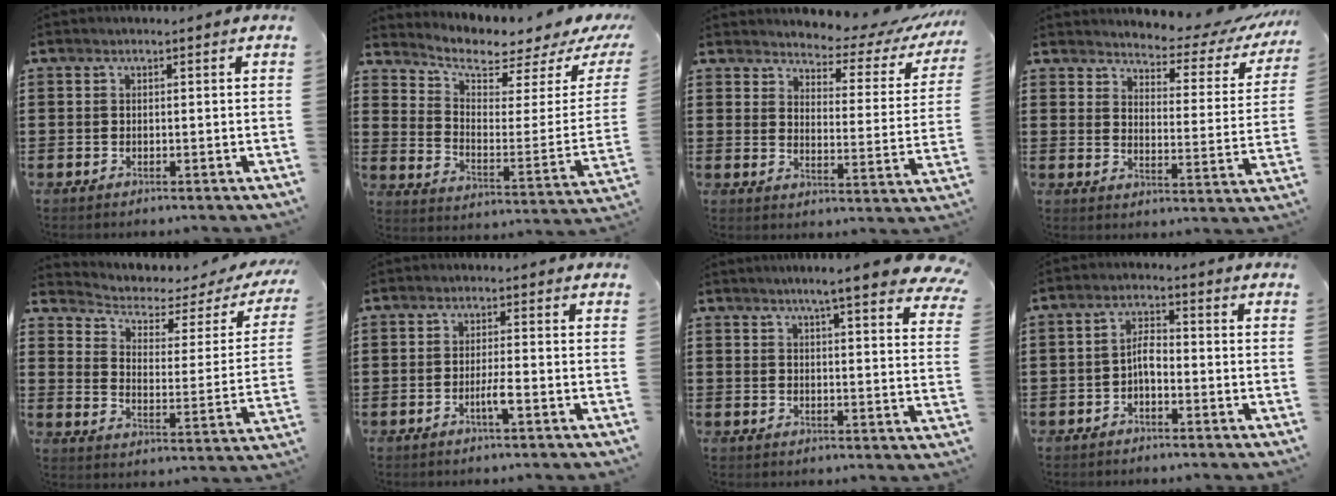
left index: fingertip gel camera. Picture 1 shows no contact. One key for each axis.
{"total": 4.6, "fx": 3.9, "fy": 1.1, "fz": 2.1, "tx": -0.061, "ty": -0.035, "tz": 0.058}
{"total": 4.3, "fx": 4.1, "fy": 1.0, "fz": 1.1, "tx": -0.031, "ty": -0.038, "tz": 0.064}
{"total": 3.8, "fx": 3.6, "fy": 0.8, "fz": 1.0, "tx": -0.027, "ty": -0.036, "tz": 0.053}
{"total": 2.8, "fx": 1.6, "fy": 1.4, "fz": 1.8, "tx": -0.050, "ty": -0.015, "tz": 0.018}
{"total": 2.7, "fx": -1.1, "fy": 0.2, "fz": 2.5, "tx": -0.044, "ty": 0.001, "tz": -0.020}
{"total": 6.8, "fx": 5.6, "fy": -0.2, "fz": 3.8, "tx": -0.076, "ty": -0.022, "tz": 0.094}
{"total": 3.5, "fx": -1.2, "fy": 1.4, "fz": 2.9, "tx": -0.061, "ty": 0.008, "tz": -0.027}